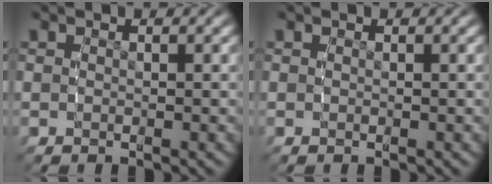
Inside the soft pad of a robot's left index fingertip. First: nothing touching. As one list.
[{"total": 0.0}]